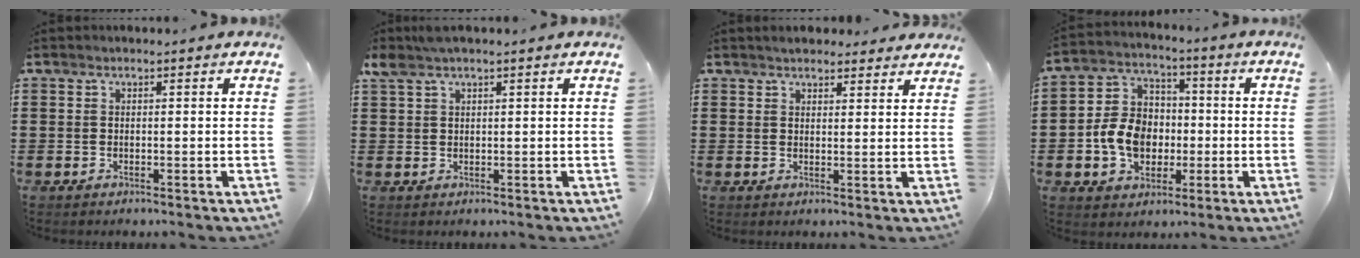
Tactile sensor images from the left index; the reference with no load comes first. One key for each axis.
{"total": 2.4, "fx": 1.5, "fy": 0.5, "fz": 1.8, "tx": -0.039, "ty": 0.003, "tz": 0.028}
{"total": 2.6, "fx": 2.5, "fy": 0.7, "fz": 0.2, "tx": -0.010, "ty": 0.000, "tz": 0.048}
{"total": 8.8, "fx": -1.7, "fy": 7.3, "fz": 4.6, "tx": -0.114, "ty": 0.018, "tz": -0.035}